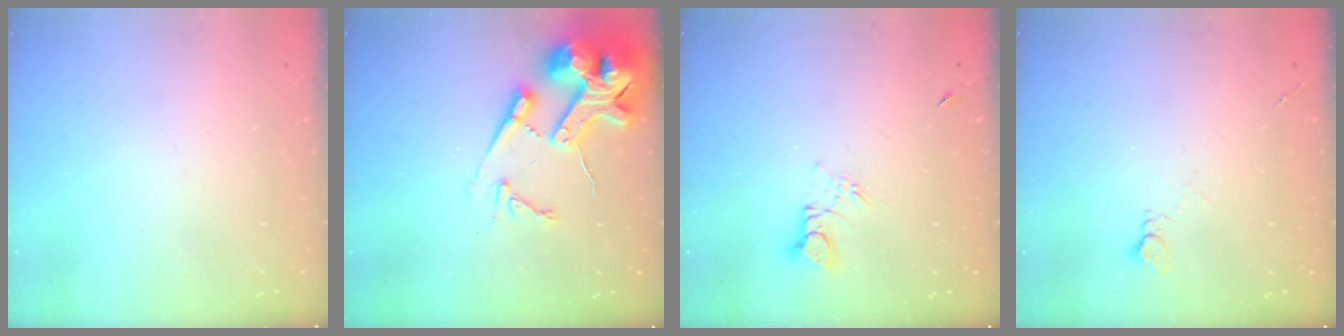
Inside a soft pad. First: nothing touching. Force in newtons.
{"total": 18.1, "press": 17.9, "slide": 2.7}
{"total": 3.8, "press": 3.8, "slide": 0.4}
{"total": 3.2, "press": 3.2, "slide": 0.4}